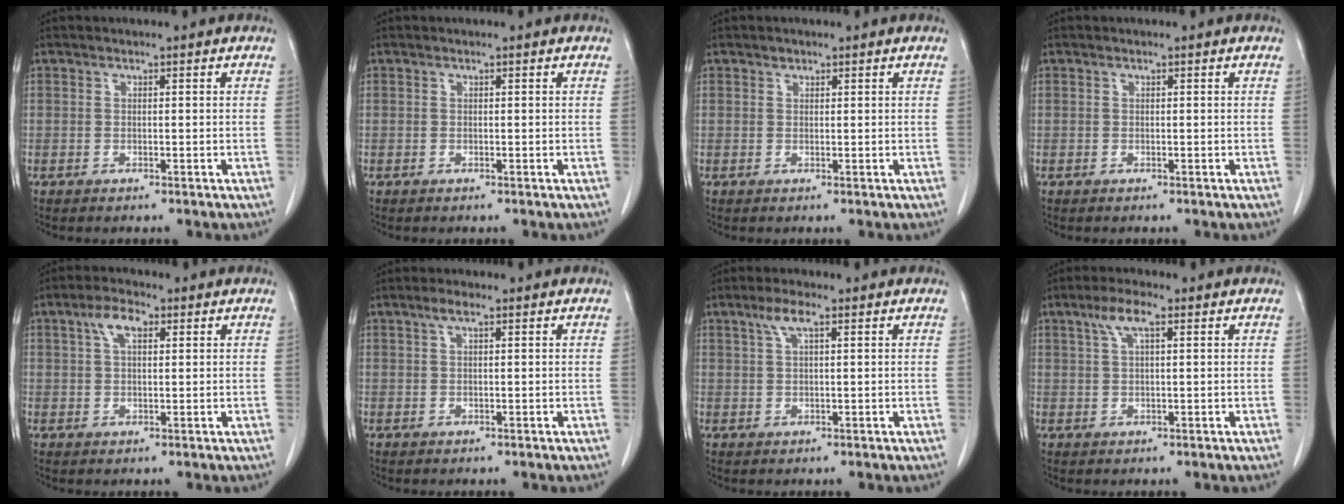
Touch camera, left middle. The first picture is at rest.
{"total": 0.0}
{"total": 0.6, "force": [0.5, 0.4, 0.1], "torque": [-0.001, -0.004, 0.006]}
{"total": 0.0}
{"total": 4.3, "force": [1.8, 1.9, 3.4], "torque": [-0.069, 0.014, 0.035]}
{"total": 1.8, "force": [1.0, 0.4, 1.4], "torque": [-0.033, 0.008, 0.021]}
{"total": 3.2, "force": [1.7, 0.5, 2.7], "torque": [-0.060, 0.009, 0.035]}
{"total": 4.1, "force": [2.0, 0.8, 3.5], "torque": [-0.076, 0.012, 0.042]}